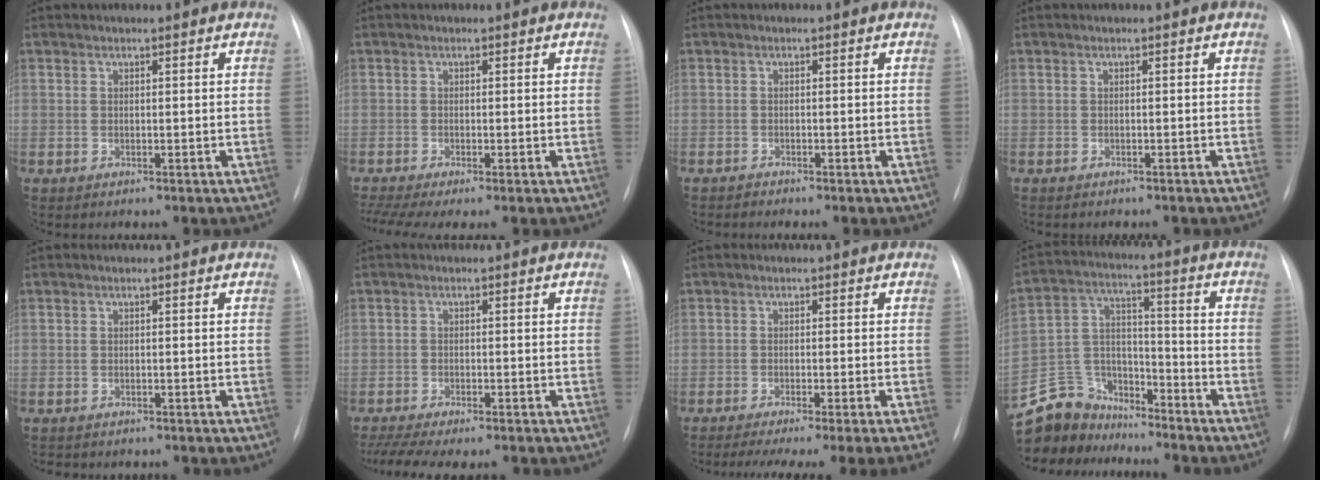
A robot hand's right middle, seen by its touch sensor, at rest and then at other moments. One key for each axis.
{"total": 4.8, "fx": -3.2, "fy": 0.9, "fz": 3.4, "tx": -0.073, "ty": -0.008, "tz": -0.057}
{"total": 0.6, "fx": -0.6, "fy": 0.1, "fz": -0.1, "tx": -0.008, "ty": -0.004, "tz": -0.011}
{"total": 1.3, "fx": -1.1, "fy": 0.5, "fz": 0.3, "tx": -0.015, "ty": -0.003, "tz": -0.012}
{"total": 3.4, "fx": -2.8, "fy": 1.5, "fz": 1.0, "tx": -0.019, "ty": -0.004, "tz": -0.029}
{"total": 11.1, "fx": -9.3, "fy": 2.7, "fz": 5.4, "tx": -0.099, "ty": -0.004, "tz": -0.131}
{"total": 12.1, "fx": -10.2, "fy": -1.8, "fz": 6.2, "tx": -0.076, "ty": -0.034, "tz": -0.142}
{"total": 13.3, "fx": -11.9, "fy": 5.8, "fz": 1.4, "tx": -0.040, "ty": 0.051, "tz": -0.216}